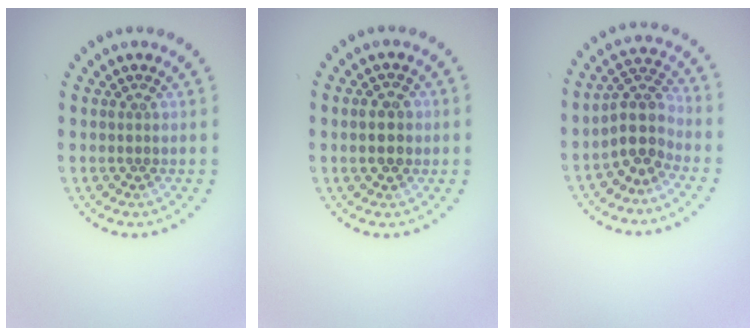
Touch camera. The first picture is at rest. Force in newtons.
{"total": 2.2, "press": 2.2, "slide": 0.1}
{"total": 3.5, "press": 2.8, "slide": 2.0}